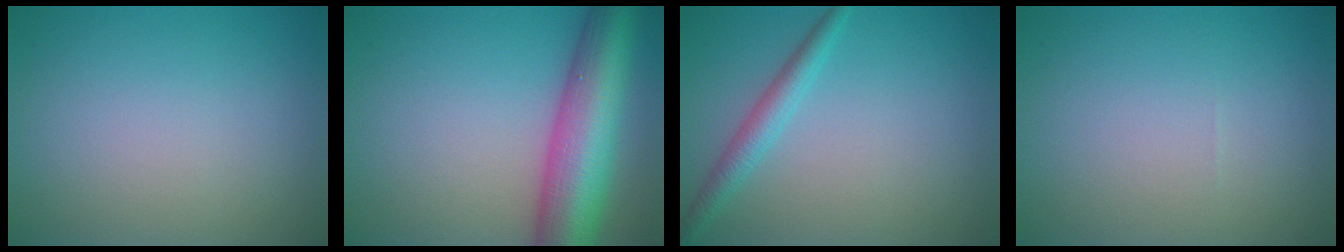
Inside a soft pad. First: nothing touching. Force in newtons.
{"total": 10.8, "press": 10.8, "slide": 0.1}
{"total": 2.3, "press": 2.3, "slide": 0.1}
{"total": 0.0}